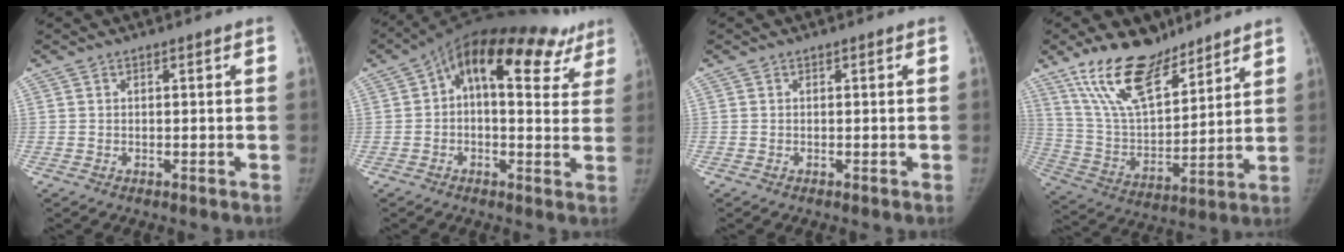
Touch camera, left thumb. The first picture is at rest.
{"total": 20.0, "force": [10.0, 10.0, 14.2], "torque": [-0.175, 0.026, 0.136]}
{"total": 0.0}
{"total": 18.2, "force": [13.2, 7.6, 10.0], "torque": [-0.146, -0.068, 0.250]}